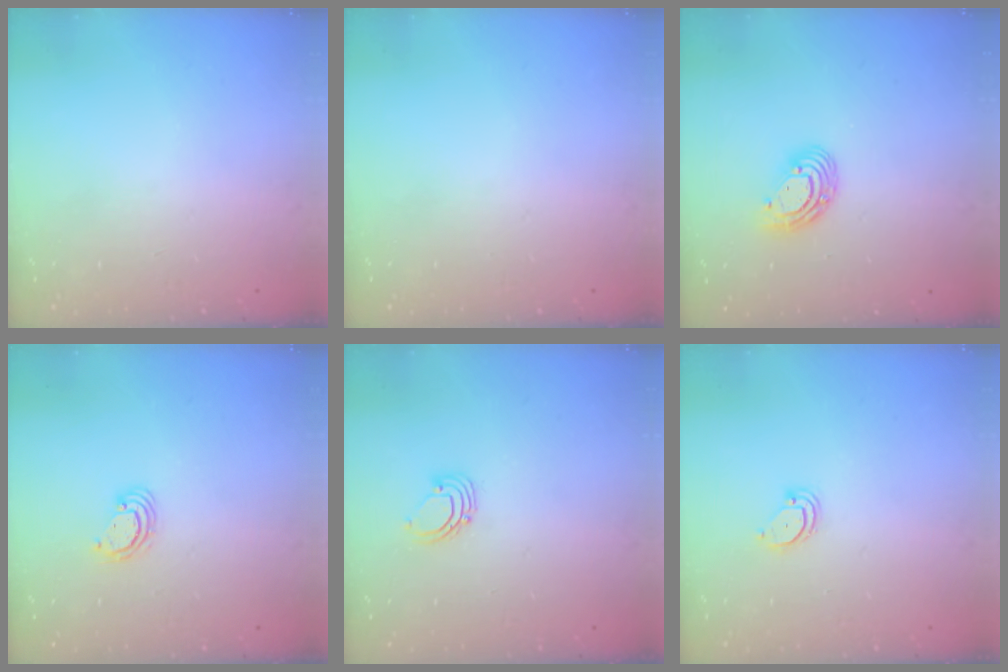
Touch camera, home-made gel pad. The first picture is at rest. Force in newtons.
{"total": 0.0}
{"total": 9.2, "press": 9.1, "slide": 1.6}
{"total": 3.5, "press": 3.5, "slide": 0.3}
{"total": 2.6, "press": 2.6, "slide": 0.2}
{"total": 2.9, "press": 2.9, "slide": 0.2}